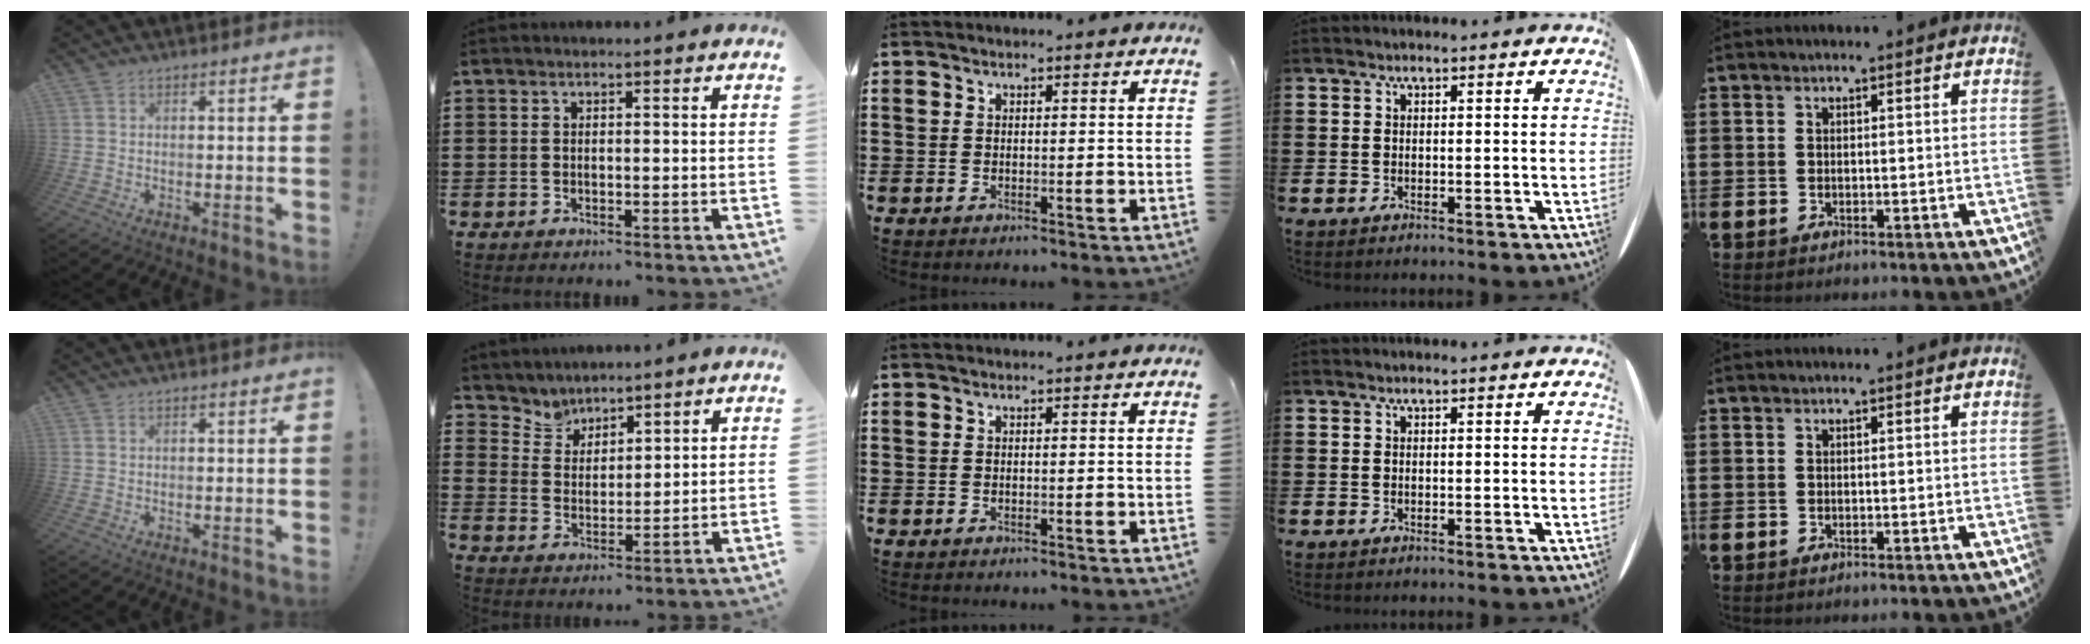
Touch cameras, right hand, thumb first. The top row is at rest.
{"index": {"total": 3.9, "force": [3.6, 1.4, -0.7], "torque": [-0.008, -0.011, 0.065]}}